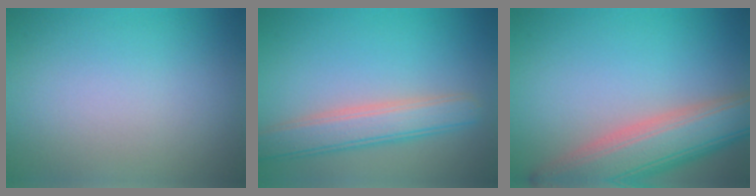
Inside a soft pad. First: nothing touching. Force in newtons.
{"total": 4.7, "press": 4.7, "slide": 0.4}
{"total": 8.6, "press": 8.6, "slide": 0.3}